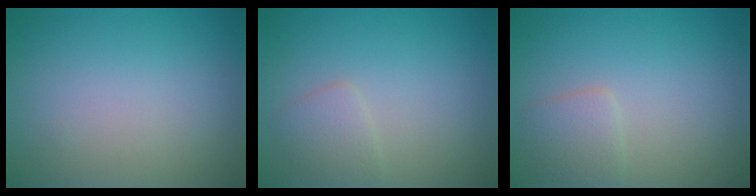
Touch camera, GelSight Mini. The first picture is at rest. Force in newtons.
{"total": 1.7, "press": 1.7, "slide": 0.0}
{"total": 1.8, "press": 1.8, "slide": 0.0}